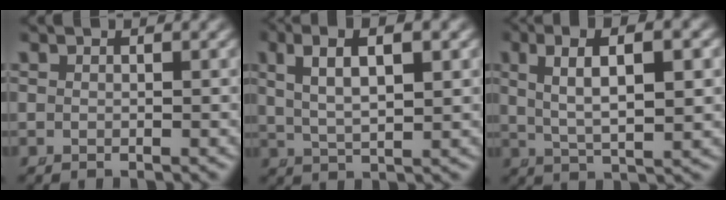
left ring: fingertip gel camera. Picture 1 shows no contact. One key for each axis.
{"total": 5.3, "fx": 2.1, "fy": 2.1, "fz": 4.4, "tx": -0.079, "ty": 0.009, "tz": 0.040}
{"total": 5.5, "fx": 1.6, "fy": 1.5, "fz": 5.1, "tx": -0.084, "ty": 0.006, "tz": 0.033}